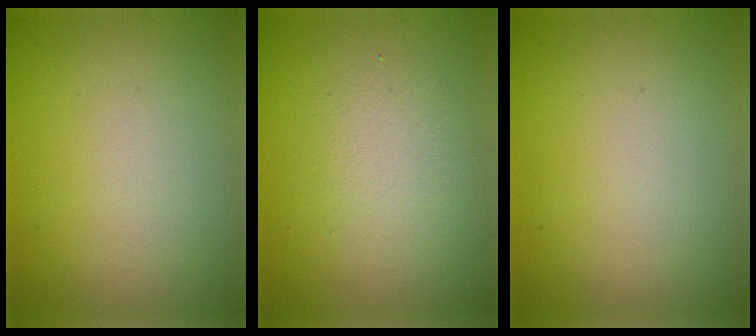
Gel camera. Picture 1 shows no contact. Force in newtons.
{"total": 2.4, "press": 2.4, "slide": 0.3}
{"total": 0.0}